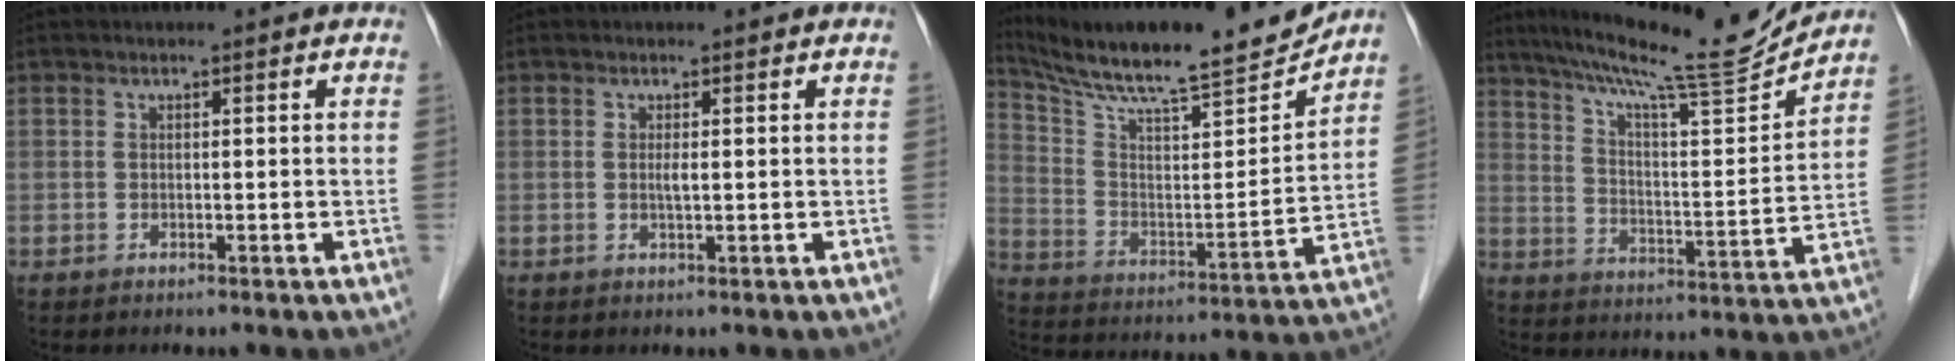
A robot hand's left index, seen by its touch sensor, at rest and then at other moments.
{"total": 1.0, "force": [-0.2, 0.0, 1.0], "torque": [-0.023, -0.005, -0.005]}
{"total": 20.5, "force": [18.5, 1.4, 8.6], "torque": [-0.158, -0.022, 0.291]}
{"total": 17.8, "force": [16.2, -0.4, 7.6], "torque": [-0.128, -0.027, 0.243]}